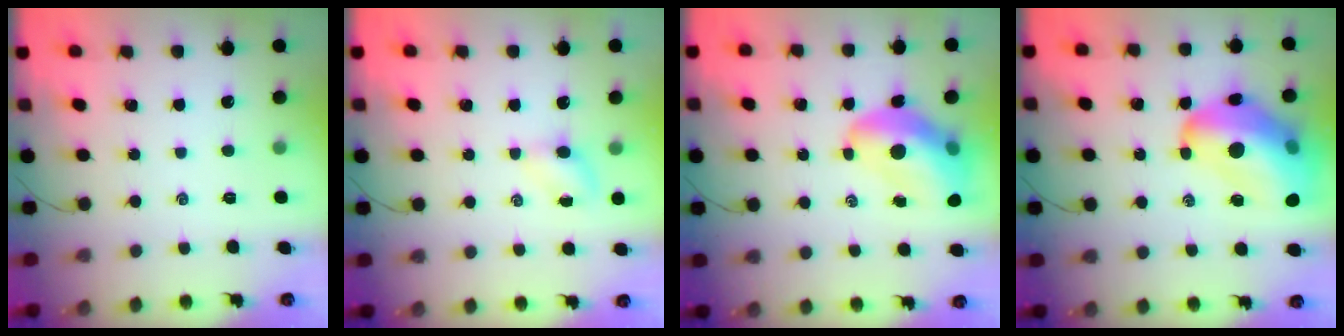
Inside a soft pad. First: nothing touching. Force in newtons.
{"total": 3.5, "press": 3.3, "slide": 1.2}
{"total": 14.6, "press": 14.0, "slide": 4.0}
{"total": 23.2, "press": 22.4, "slide": 5.9}